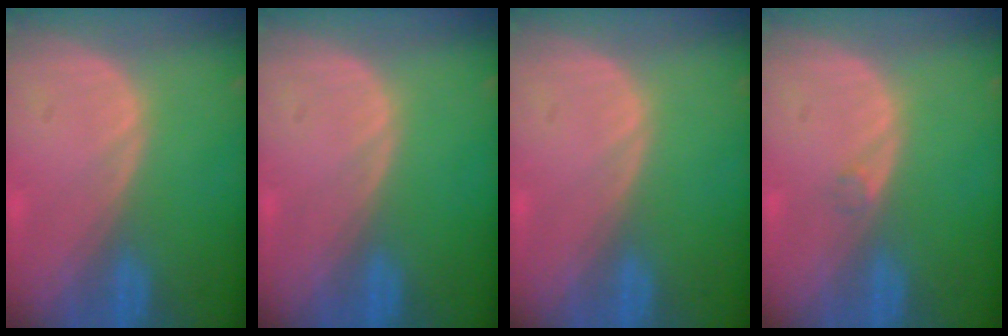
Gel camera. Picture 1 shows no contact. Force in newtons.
{"total": 0.0}
{"total": 0.0}
{"total": 0.8, "press": 0.8, "slide": 0.1}